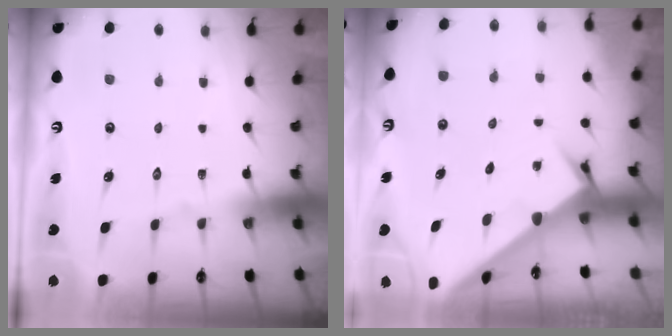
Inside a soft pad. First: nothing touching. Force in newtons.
{"total": 2.6, "press": 2.6, "slide": 0.2}